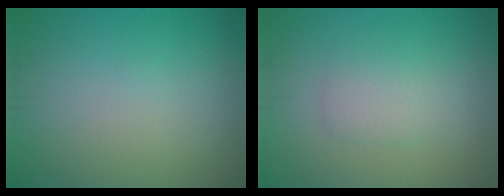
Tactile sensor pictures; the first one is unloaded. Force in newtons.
{"total": 1.9, "press": 1.9, "slide": 0.0}